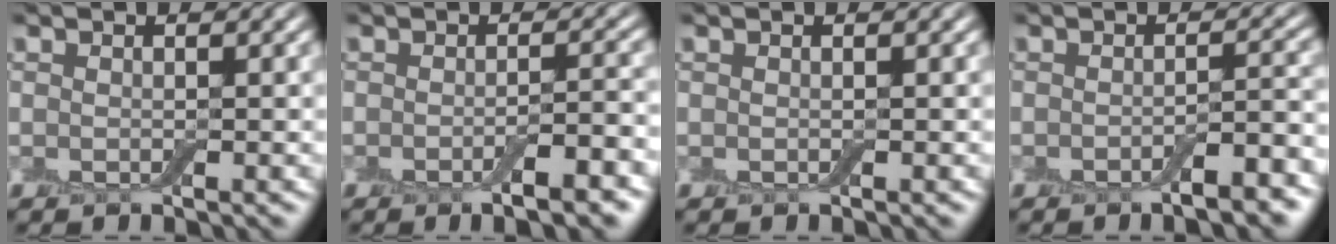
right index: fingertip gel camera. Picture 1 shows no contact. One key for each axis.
{"total": 3.8, "fx": -1.7, "fy": 0.8, "fz": 3.3, "tx": -0.047, "ty": 0.001, "tz": -0.029}
{"total": 0.0}
{"total": 3.7, "fx": -2.0, "fy": 0.9, "fz": 3.0, "tx": -0.041, "ty": 0.002, "tz": -0.034}